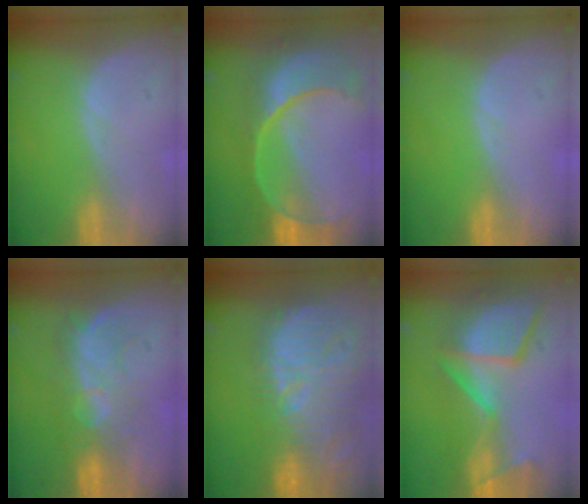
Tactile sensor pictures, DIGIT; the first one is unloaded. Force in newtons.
{"total": 11.1, "press": 9.3, "slide": 6.1}
{"total": 0.0}
{"total": 7.8, "press": 7.7, "slide": 1.3}
{"total": 15.3, "press": 13.2, "slide": 7.6}
{"total": 13.2, "press": 11.2, "slide": 6.9}